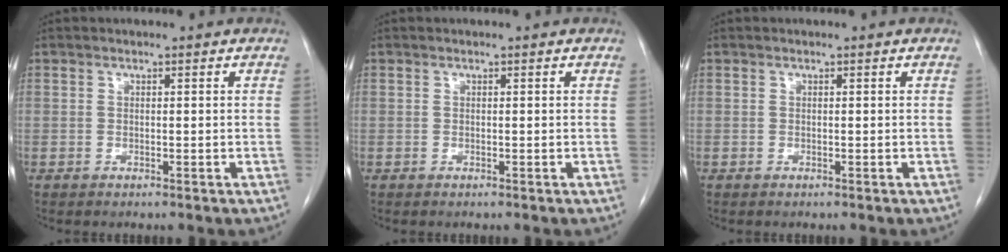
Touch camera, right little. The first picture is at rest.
{"total": 0.0}
{"total": 0.0}